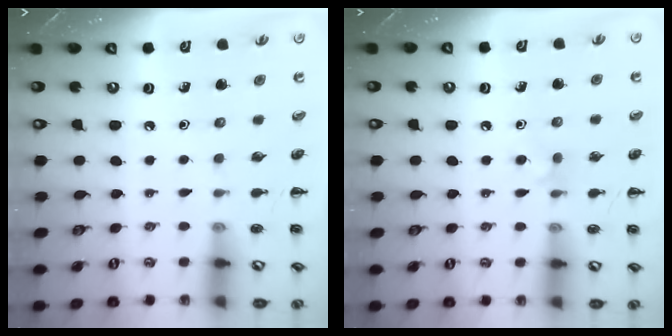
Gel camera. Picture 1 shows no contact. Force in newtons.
{"total": 3.9, "press": 3.6, "slide": 1.5}